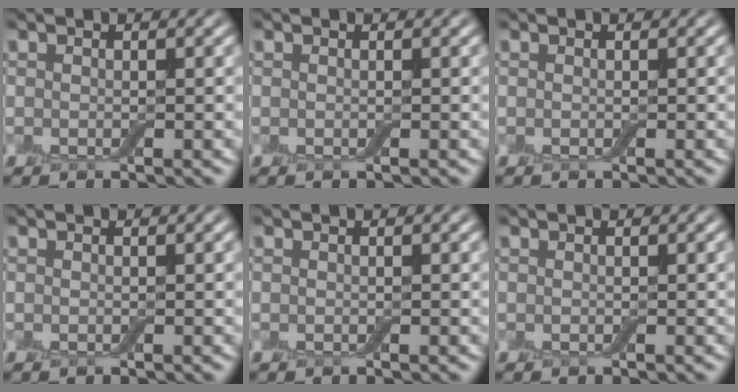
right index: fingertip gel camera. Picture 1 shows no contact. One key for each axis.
{"total": 0.0}
{"total": 0.0}
{"total": 0.0}
{"total": 0.0}
{"total": 0.0}